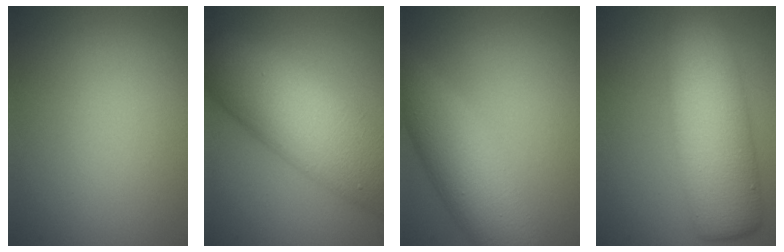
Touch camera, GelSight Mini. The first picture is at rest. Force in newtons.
{"total": 11.3, "press": 11.2, "slide": 0.4}
{"total": 6.1, "press": 6.1, "slide": 0.1}
{"total": 9.1, "press": 9.1, "slide": 0.2}